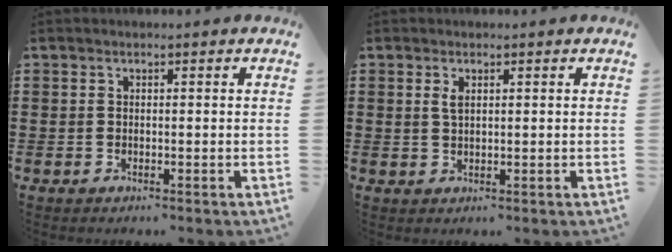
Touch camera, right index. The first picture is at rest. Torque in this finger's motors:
{"motor_torque": [0.00, 0.00, 0.00, 0.04]}